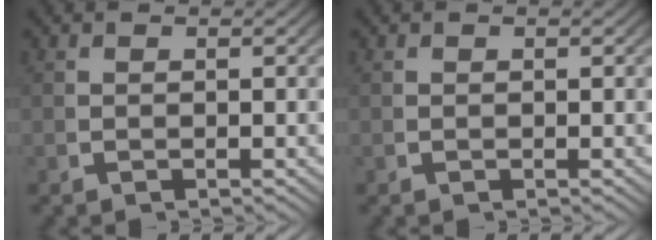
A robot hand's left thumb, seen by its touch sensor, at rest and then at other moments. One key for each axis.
{"total": 0.0}